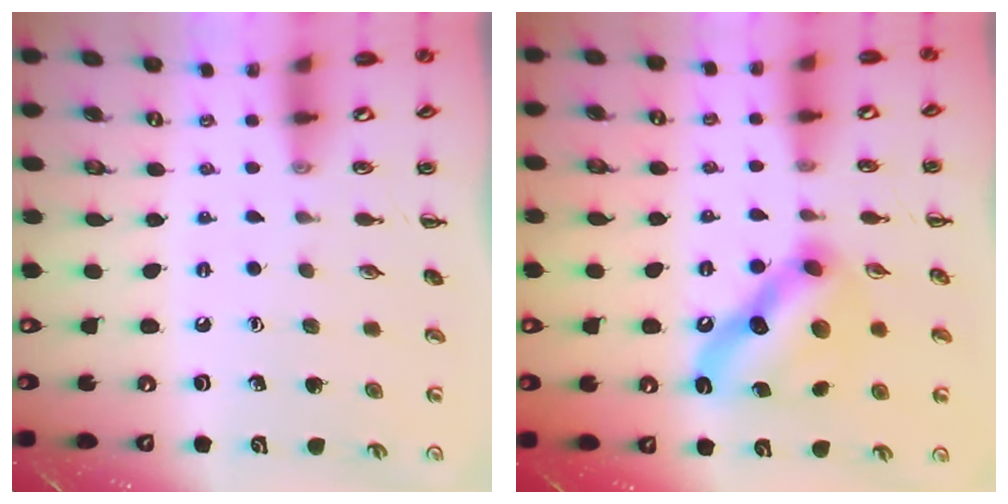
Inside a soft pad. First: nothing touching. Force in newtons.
{"total": 13.8, "press": 13.7, "slide": 1.3}